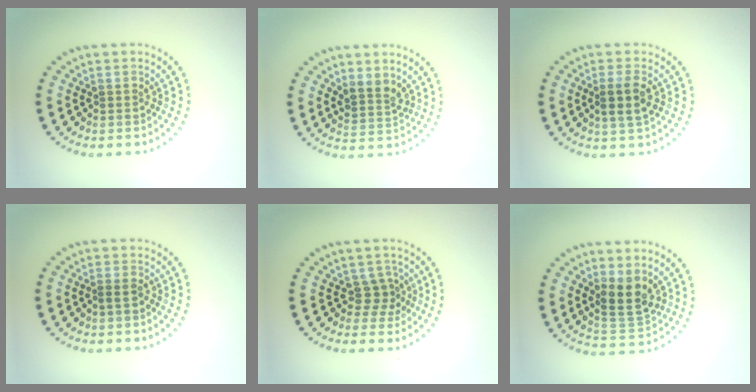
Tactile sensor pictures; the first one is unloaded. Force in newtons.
{"total": 2.3, "press": 1.8, "slide": 1.5}
{"total": 2.4, "press": 2.3, "slide": 0.8}
{"total": 0.7, "press": 0.4, "slide": 0.6}
{"total": 1.9, "press": 1.1, "slide": 1.5}
{"total": 3.6, "press": 3.3, "slide": 1.5}